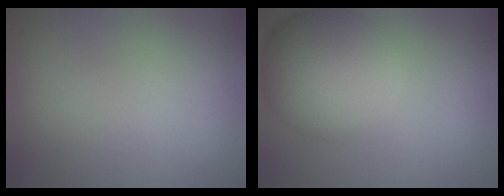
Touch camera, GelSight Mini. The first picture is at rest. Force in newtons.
{"total": 9.9, "press": 9.9, "slide": 0.2}